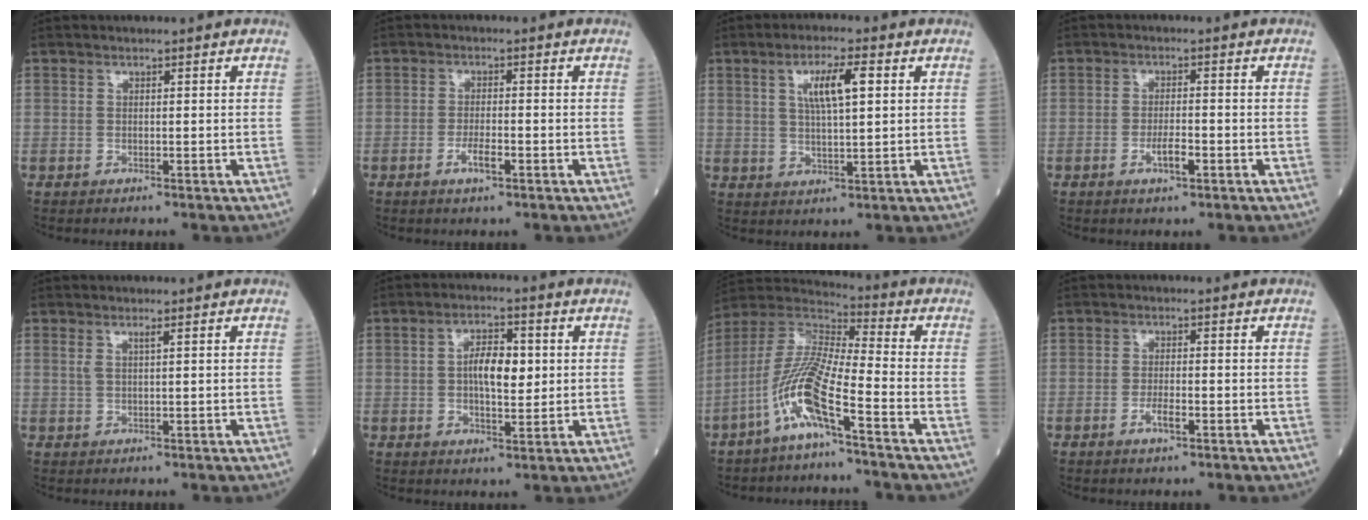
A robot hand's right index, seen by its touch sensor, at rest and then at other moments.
{"total": 2.8, "force": [-1.4, 0.6, 2.4], "torque": [-0.047, -0.001, -0.024]}
{"total": 6.5, "force": [2.1, 1.1, 6.1], "torque": [-0.112, 0.008, 0.039]}
{"total": 3.1, "force": [-1.4, 0.7, 2.7], "torque": [-0.050, 0.000, -0.023]}
{"total": 1.3, "force": [0.7, -0.2, 1.1], "torque": [-0.029, 0.004, 0.015]}
{"total": 6.2, "force": [0.7, 2.5, 5.7], "torque": [-0.100, 0.009, 0.010]}
{"total": 11.4, "force": [-5.8, 0.5, 9.8], "torque": [-0.215, -0.005, -0.125]}
{"total": 2.3, "force": [-1.1, 0.4, 2.0], "torque": [-0.037, -0.001, -0.020]}